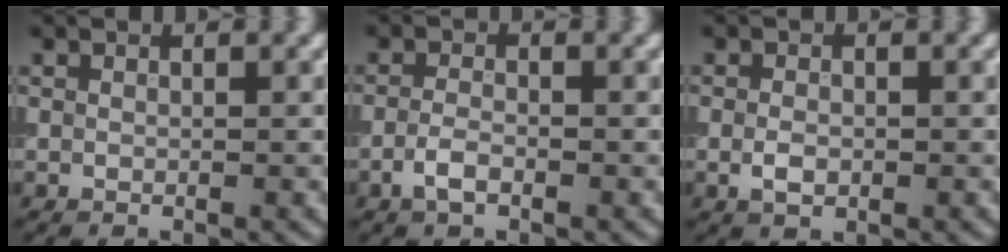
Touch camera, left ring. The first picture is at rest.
{"total": 1.9, "force": [-1.0, 0.8, 1.4], "torque": [-0.030, 0.002, -0.024]}
{"total": 1.7, "force": [-0.4, 1.1, 1.2], "torque": [-0.023, 0.000, -0.008]}